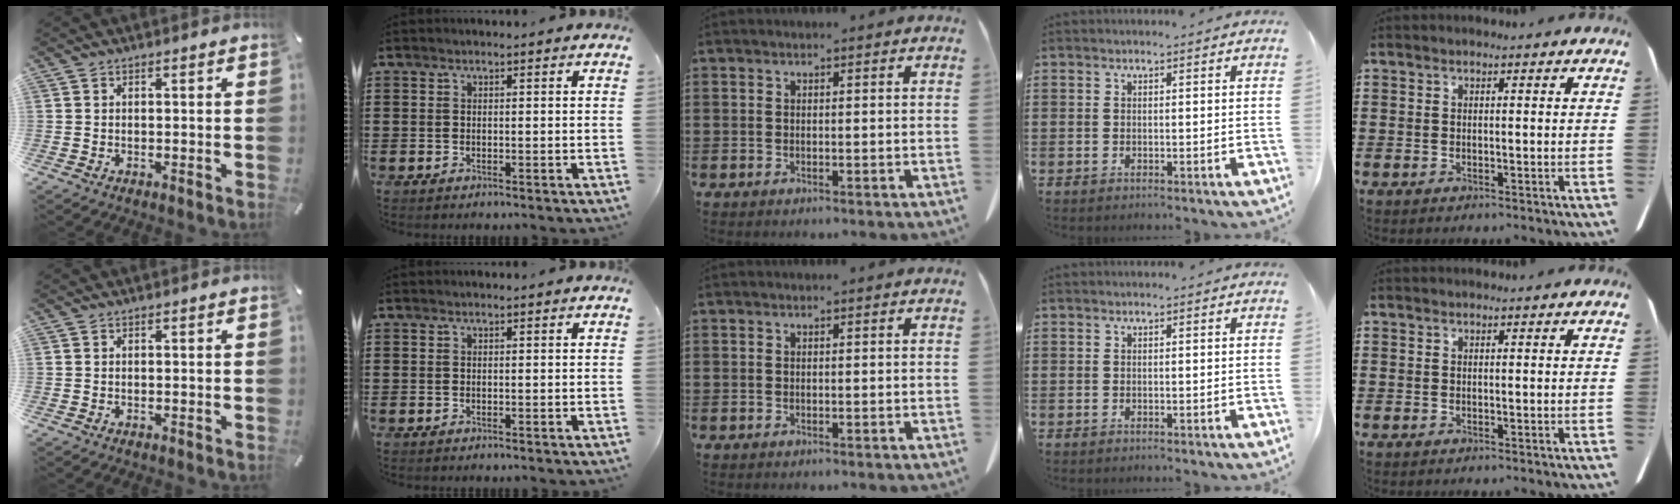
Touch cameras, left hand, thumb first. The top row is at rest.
{}